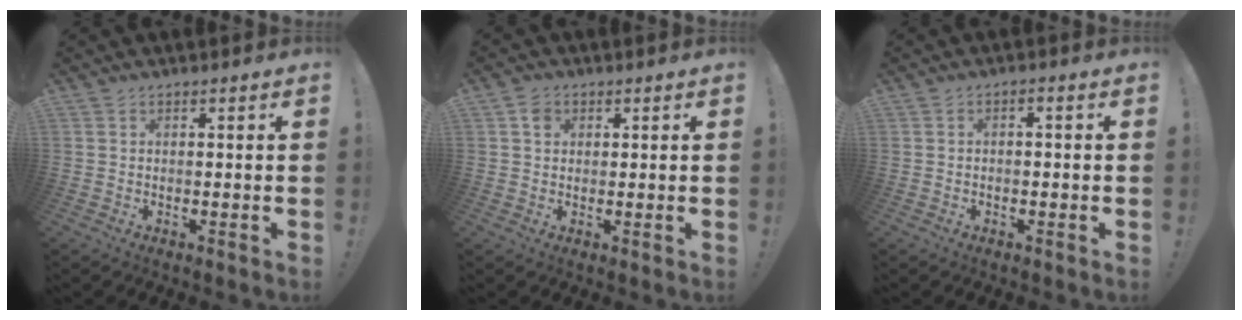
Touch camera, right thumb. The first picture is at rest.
{"total": 2.7, "force": [1.0, 2.3, 1.0], "torque": [0.000, -0.003, 0.014]}
{"total": 1.4, "force": [-1.0, 0.3, 0.9], "torque": [-0.017, 0.005, -0.019]}